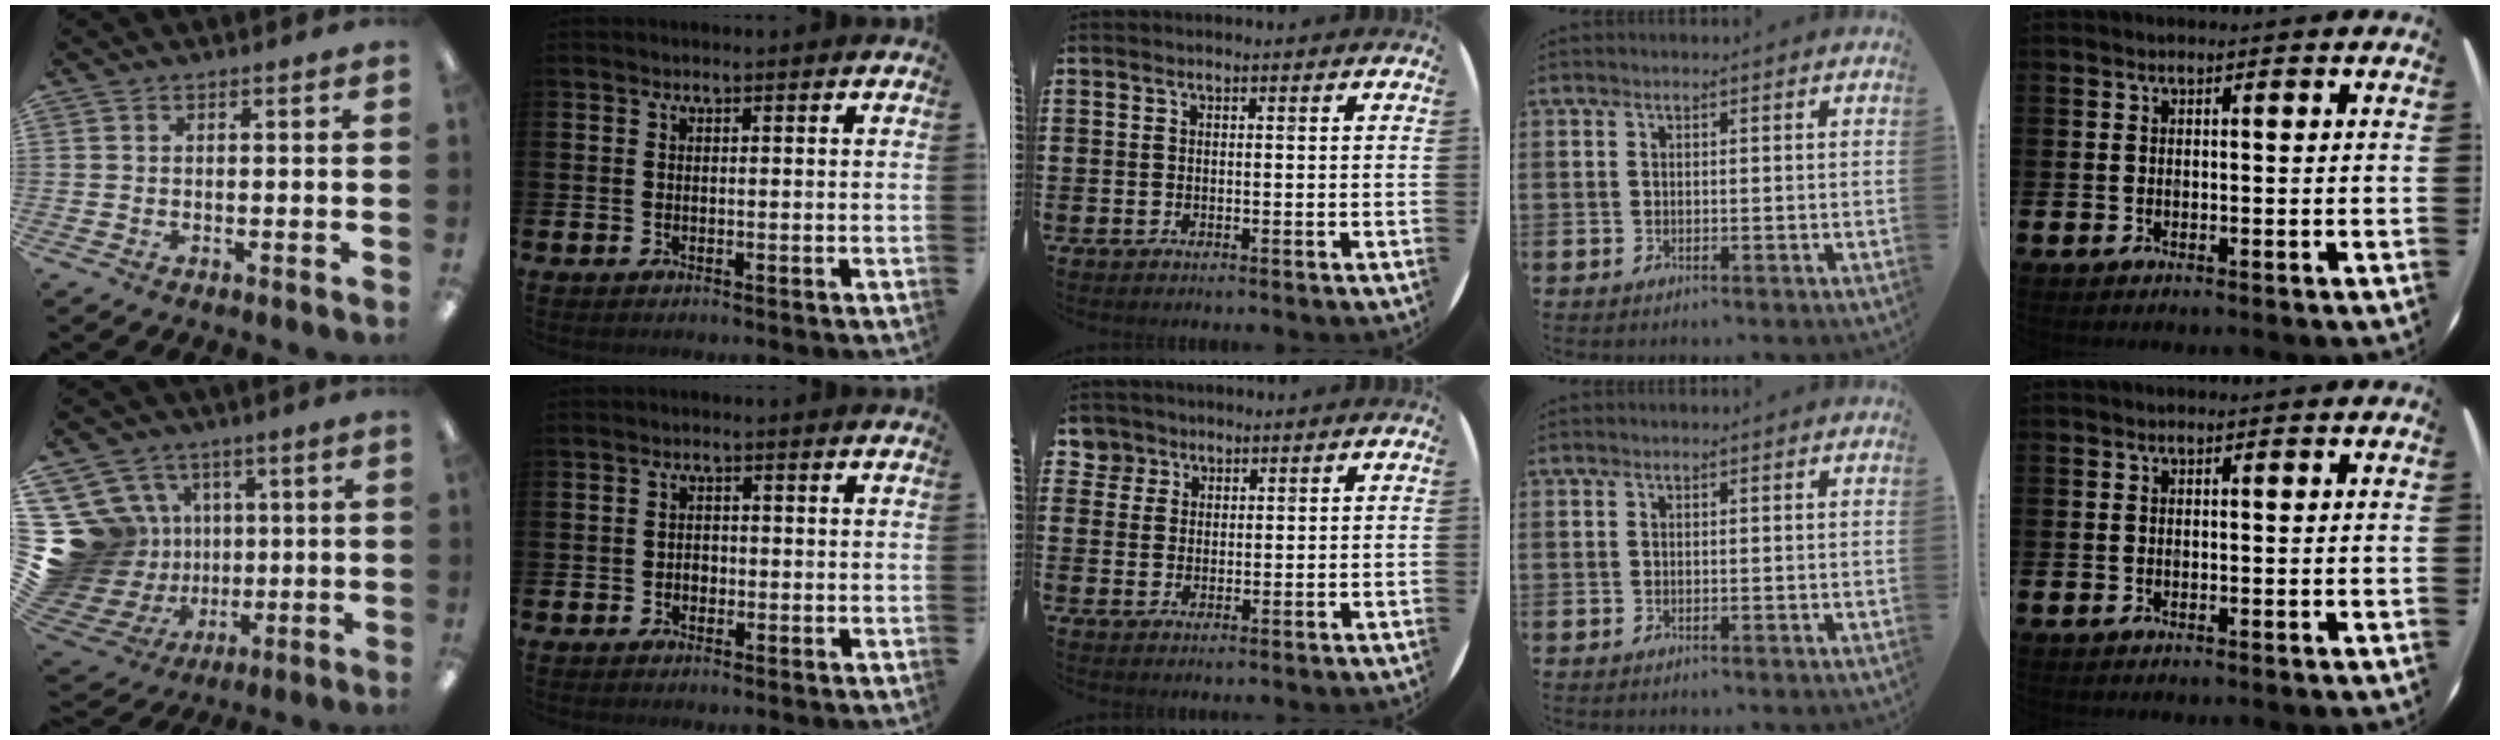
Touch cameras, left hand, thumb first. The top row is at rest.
{"thumb": {"total": 20.5, "force": [3.0, 19.0, 7.0], "torque": [-0.176, -0.031, 0.111]}, "index": {"total": 1.4, "force": [-0.5, 1.2, 0.5], "torque": [-0.004, 0.002, -0.014]}, "middle": {"total": 3.0, "force": [2.2, 2.1, 0.2], "torque": [-0.005, 0.006, 0.042]}}